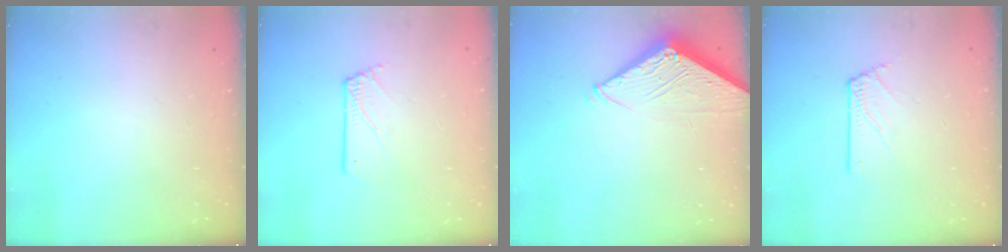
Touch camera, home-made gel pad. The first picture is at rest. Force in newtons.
{"total": 1.1, "press": 1.1, "slide": 0.2}
{"total": 6.1, "press": 6.1, "slide": 0.6}
{"total": 3.0, "press": 2.9, "slide": 0.5}